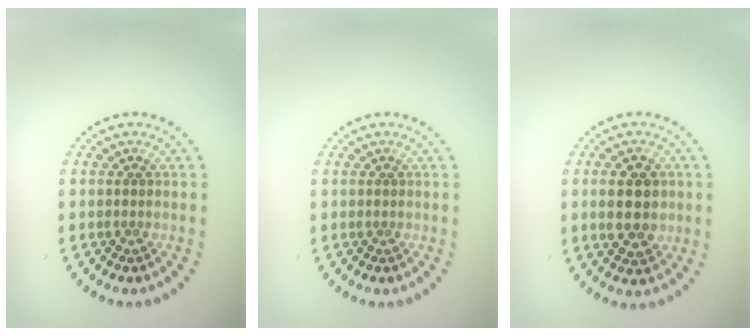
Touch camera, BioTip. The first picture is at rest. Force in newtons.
{"total": 0.0}
{"total": 3.9, "press": 3.9, "slide": 0.2}